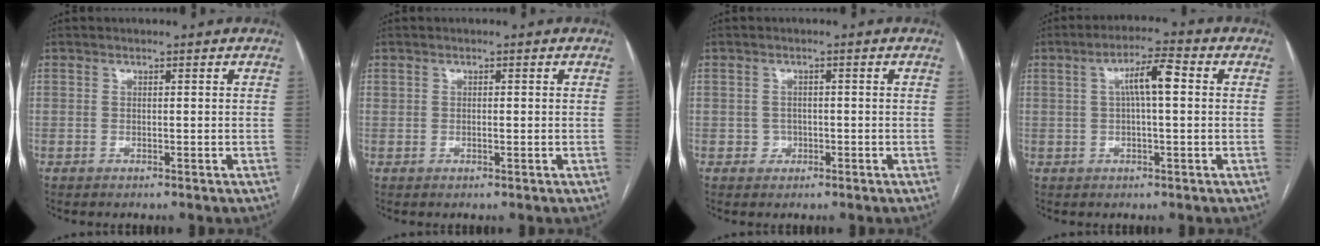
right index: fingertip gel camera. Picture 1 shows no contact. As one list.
[{"total": 0.7, "force": [0.0, 0.4, 0.6], "torque": [-0.015, 0.003, 0.003]}, {"total": 1.6, "force": [-0.6, 1.5, 0.2], "torque": [0.005, 0.007, -0.009]}, {"total": 6.0, "force": [1.0, 0.8, 5.9], "torque": [-0.105, 0.019, 0.016]}]